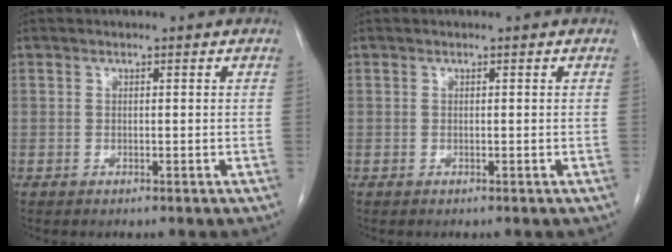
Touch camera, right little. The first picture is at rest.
{"total": 0.0}